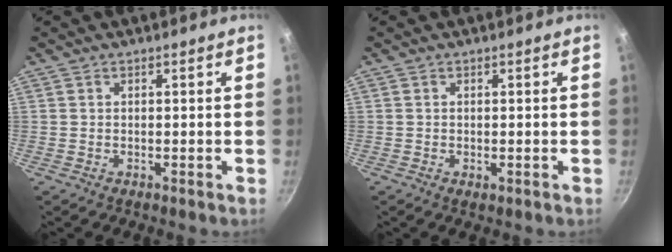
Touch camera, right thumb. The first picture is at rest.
{"total": 0.9, "force": [-0.1, 0.5, 0.7], "torque": [-0.010, -0.002, -0.002]}